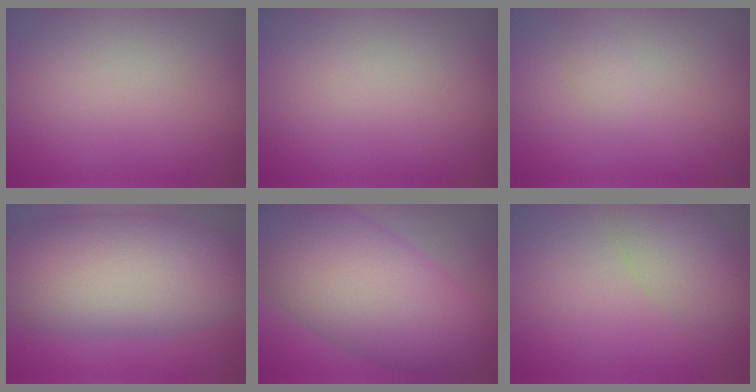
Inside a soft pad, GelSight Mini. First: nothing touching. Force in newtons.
{"total": 0.0}
{"total": 0.7, "press": 0.7, "slide": 0.0}
{"total": 11.7, "press": 11.7, "slide": 0.6}
{"total": 11.9, "press": 11.9, "slide": 0.5}
{"total": 3.1, "press": 3.1, "slide": 0.2}